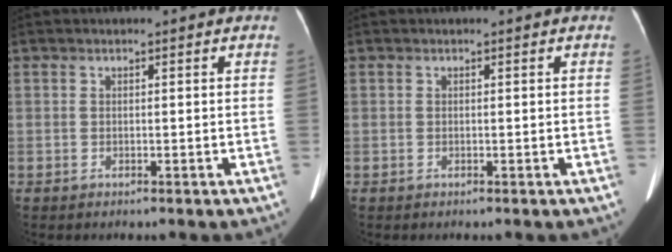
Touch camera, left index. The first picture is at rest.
{"total": 0.0}